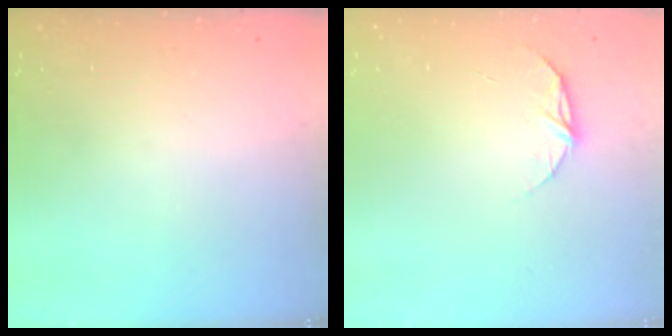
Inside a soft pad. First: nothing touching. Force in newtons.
{"total": 6.6, "press": 6.5, "slide": 0.6}